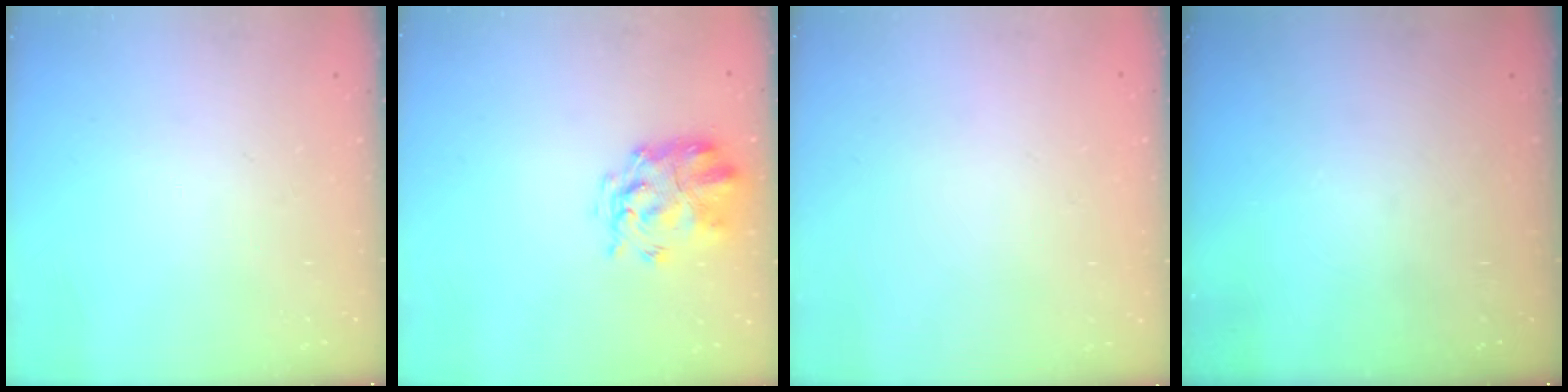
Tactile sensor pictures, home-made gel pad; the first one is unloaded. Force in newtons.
{"total": 3.8, "press": 3.4, "slide": 1.7}
{"total": 1.6, "press": 1.6, "slide": 0.2}
{"total": 0.0}